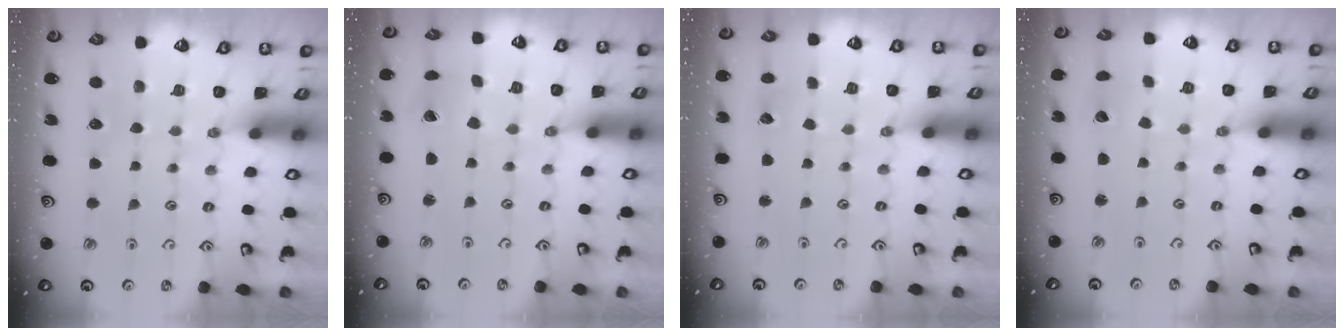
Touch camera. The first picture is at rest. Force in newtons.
{"total": 1.2, "press": 1.2, "slide": 0.1}
{"total": 3.2, "press": 3.2, "slide": 0.2}
{"total": 2.2, "press": 2.2, "slide": 0.2}